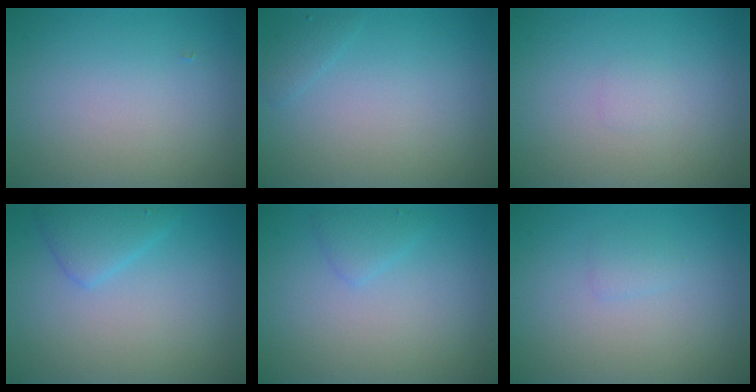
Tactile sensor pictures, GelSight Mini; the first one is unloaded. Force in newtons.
{"total": 0.8, "press": 0.8, "slide": 0.1}
{"total": 0.5, "press": 0.5, "slide": 0.0}
{"total": 2.4, "press": 2.4, "slide": 0.1}
{"total": 1.3, "press": 1.3, "slide": 0.1}
{"total": 0.7, "press": 0.7, "slide": 0.1}